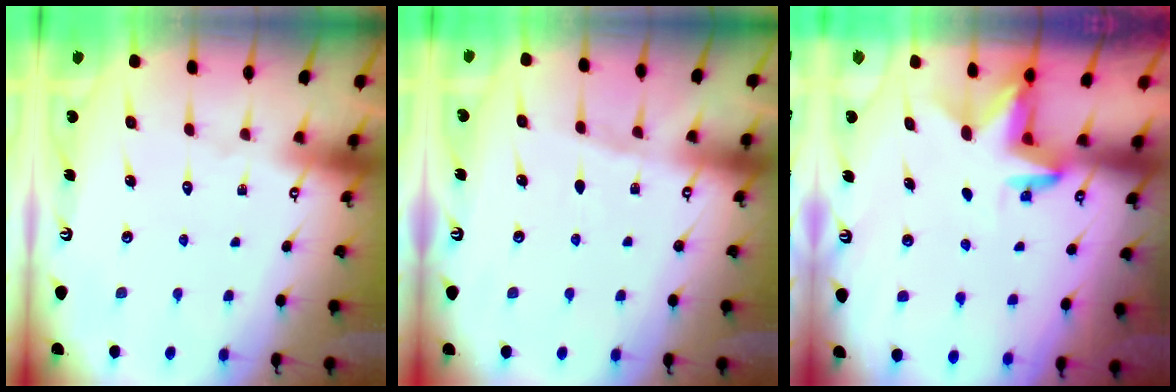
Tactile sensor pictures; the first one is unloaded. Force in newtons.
{"total": 3.6, "press": 3.6, "slide": 0.5}
{"total": 3.2, "press": 3.2, "slide": 0.1}